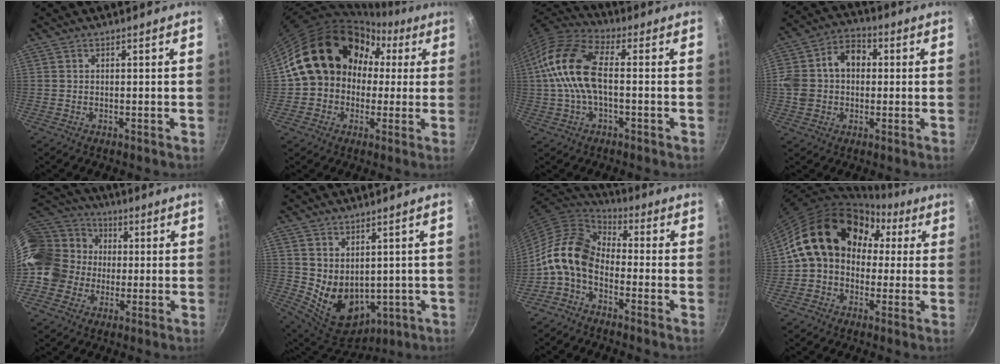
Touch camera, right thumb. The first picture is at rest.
{"total": 17.8, "force": [2.0, 15.1, 9.3], "torque": [-0.120, 0.056, 0.027]}
{"total": 14.2, "force": [0.0, 7.3, 12.2], "torque": [-0.241, 0.032, -0.019]}
{"total": 11.7, "force": [1.1, 9.0, 7.3], "torque": [-0.102, 0.029, 0.004]}
{"total": 19.4, "force": [-0.4, 16.9, 9.5], "torque": [-0.166, 0.053, -0.012]}
{"total": 11.1, "force": [1.6, 8.0, 7.5], "torque": [-0.103, -0.035, 0.059]}
{"total": 12.4, "force": [-3.3, 8.1, 8.7], "torque": [-0.152, 0.050, -0.089]}
{"total": 16.7, "force": [2.6, 13.3, 9.8], "torque": [-0.123, 0.046, 0.028]}